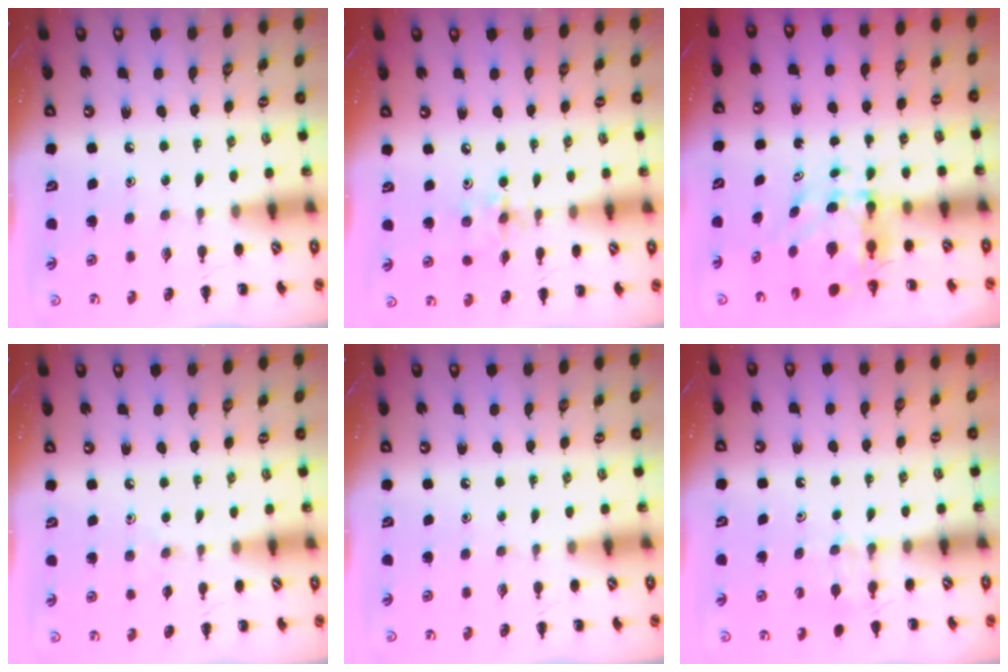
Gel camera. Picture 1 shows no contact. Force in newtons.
{"total": 3.8, "press": 3.7, "slide": 0.4}
{"total": 7.3, "press": 7.1, "slide": 1.5}
{"total": 3.5, "press": 3.3, "slide": 1.2}
{"total": 0.0}
{"total": 5.0, "press": 4.8, "slide": 1.3}